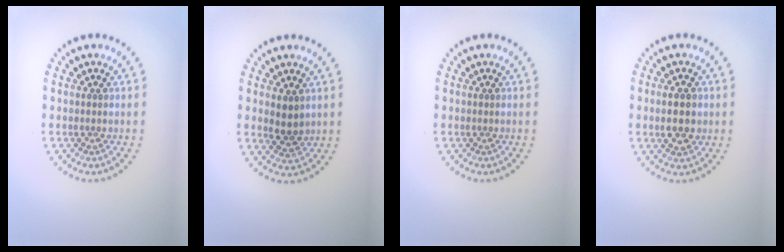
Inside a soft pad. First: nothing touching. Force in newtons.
{"total": 2.2, "press": 2.1, "slide": 0.6}
{"total": 0.0}
{"total": 3.1, "press": 3.1, "slide": 0.2}